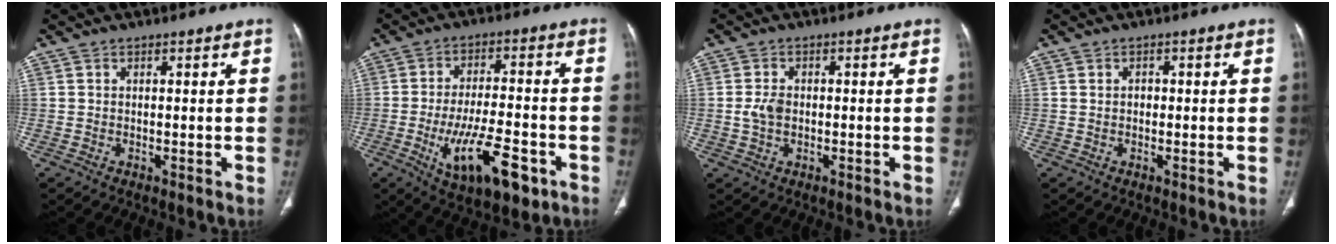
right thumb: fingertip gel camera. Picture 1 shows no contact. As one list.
[{"total": 15.8, "force": [-6.2, 6.4, 13.1], "torque": [-0.207, 0.019, -0.087]}, {"total": 3.3, "force": [-0.2, 2.2, 2.5], "torque": [-0.051, 0.007, -0.005]}, {"total": 1.1, "force": [0.0, 0.9, 0.6], "torque": [-0.007, 0.003, -0.001]}]